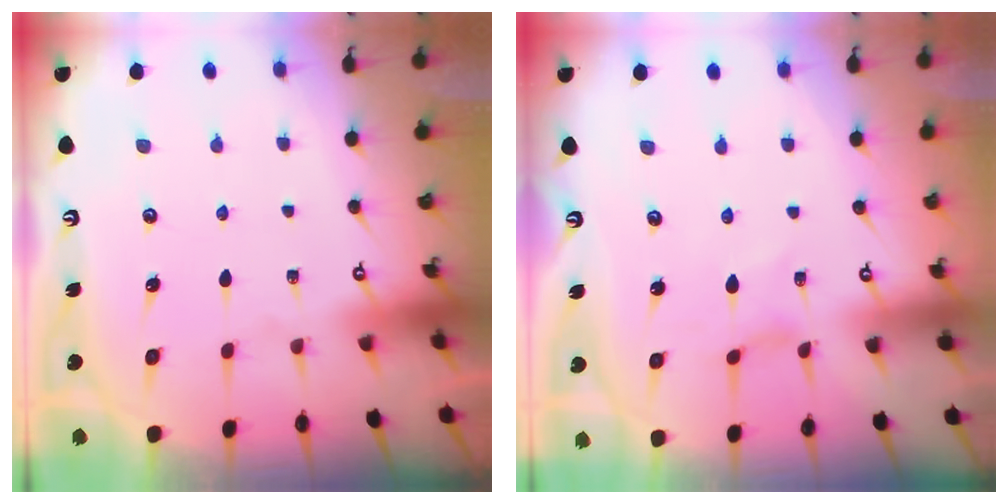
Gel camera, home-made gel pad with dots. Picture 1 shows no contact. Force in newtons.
{"total": 0.0}